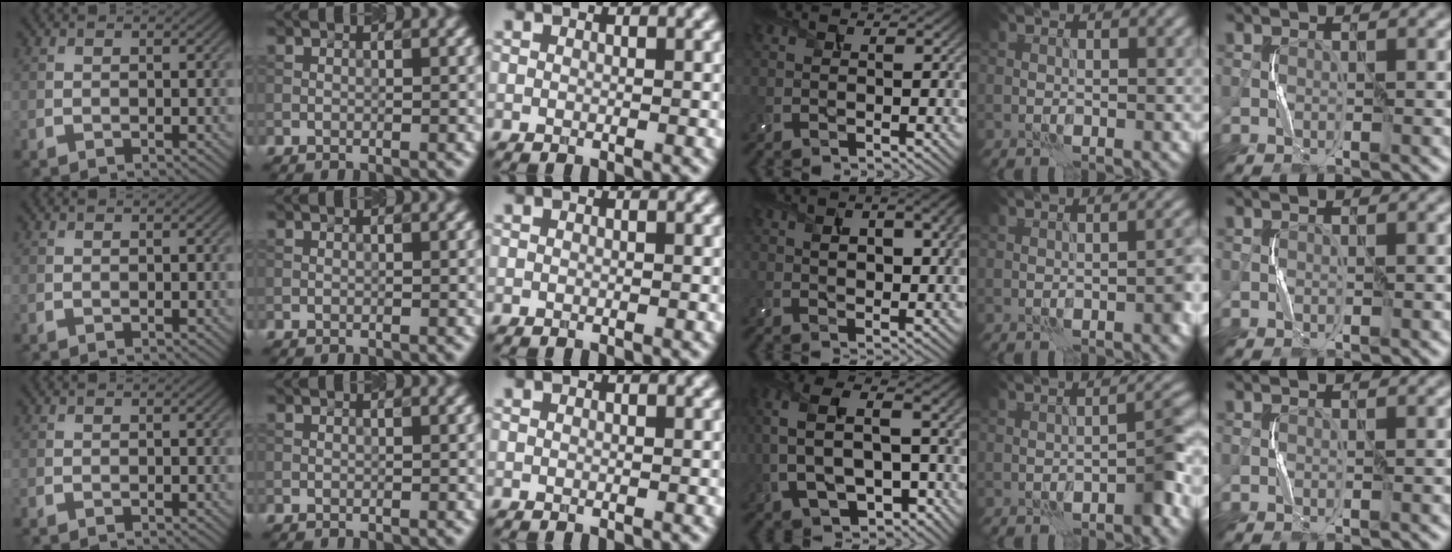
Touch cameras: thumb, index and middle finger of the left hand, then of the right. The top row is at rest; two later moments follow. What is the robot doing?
{"motion": "squeeze", "object": "air blower"}